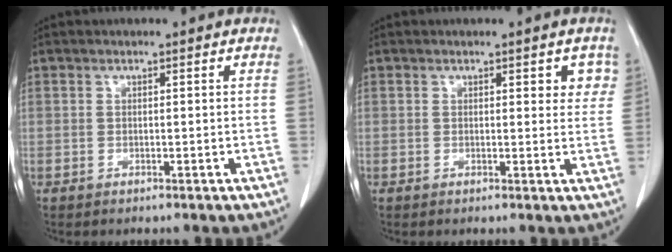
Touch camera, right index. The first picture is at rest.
{"total": 3.1, "force": [1.4, 1.6, 2.3], "torque": [-0.014, 0.001, 0.011]}